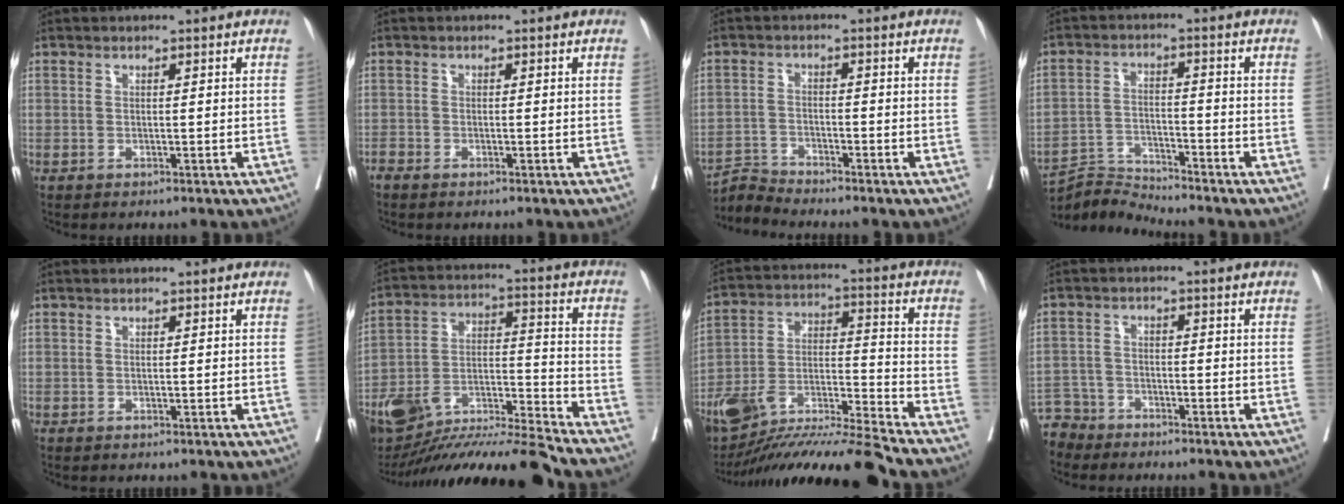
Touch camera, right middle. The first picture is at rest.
{"total": 0.8, "force": [-0.8, 0.2, 0.2], "torque": [-0.011, -0.002, -0.018]}
{"total": 3.8, "force": [-3.4, -1.2, -1.2], "torque": [0.020, -0.013, -0.063]}
{"total": 6.2, "force": [-5.7, -1.9, -1.6], "torque": [0.014, -0.003, -0.106]}
{"total": 0.0}
{"total": 18.3, "force": [-16.5, -0.2, 7.9], "torque": [-0.165, 0.009, -0.294]}
{"total": 16.5, "force": [-15.0, -1.2, 7.0], "torque": [-0.133, 0.013, -0.270]}
{"total": 5.1, "force": [-4.6, 1.9, -1.0], "torque": [0.021, -0.003, -0.093]}